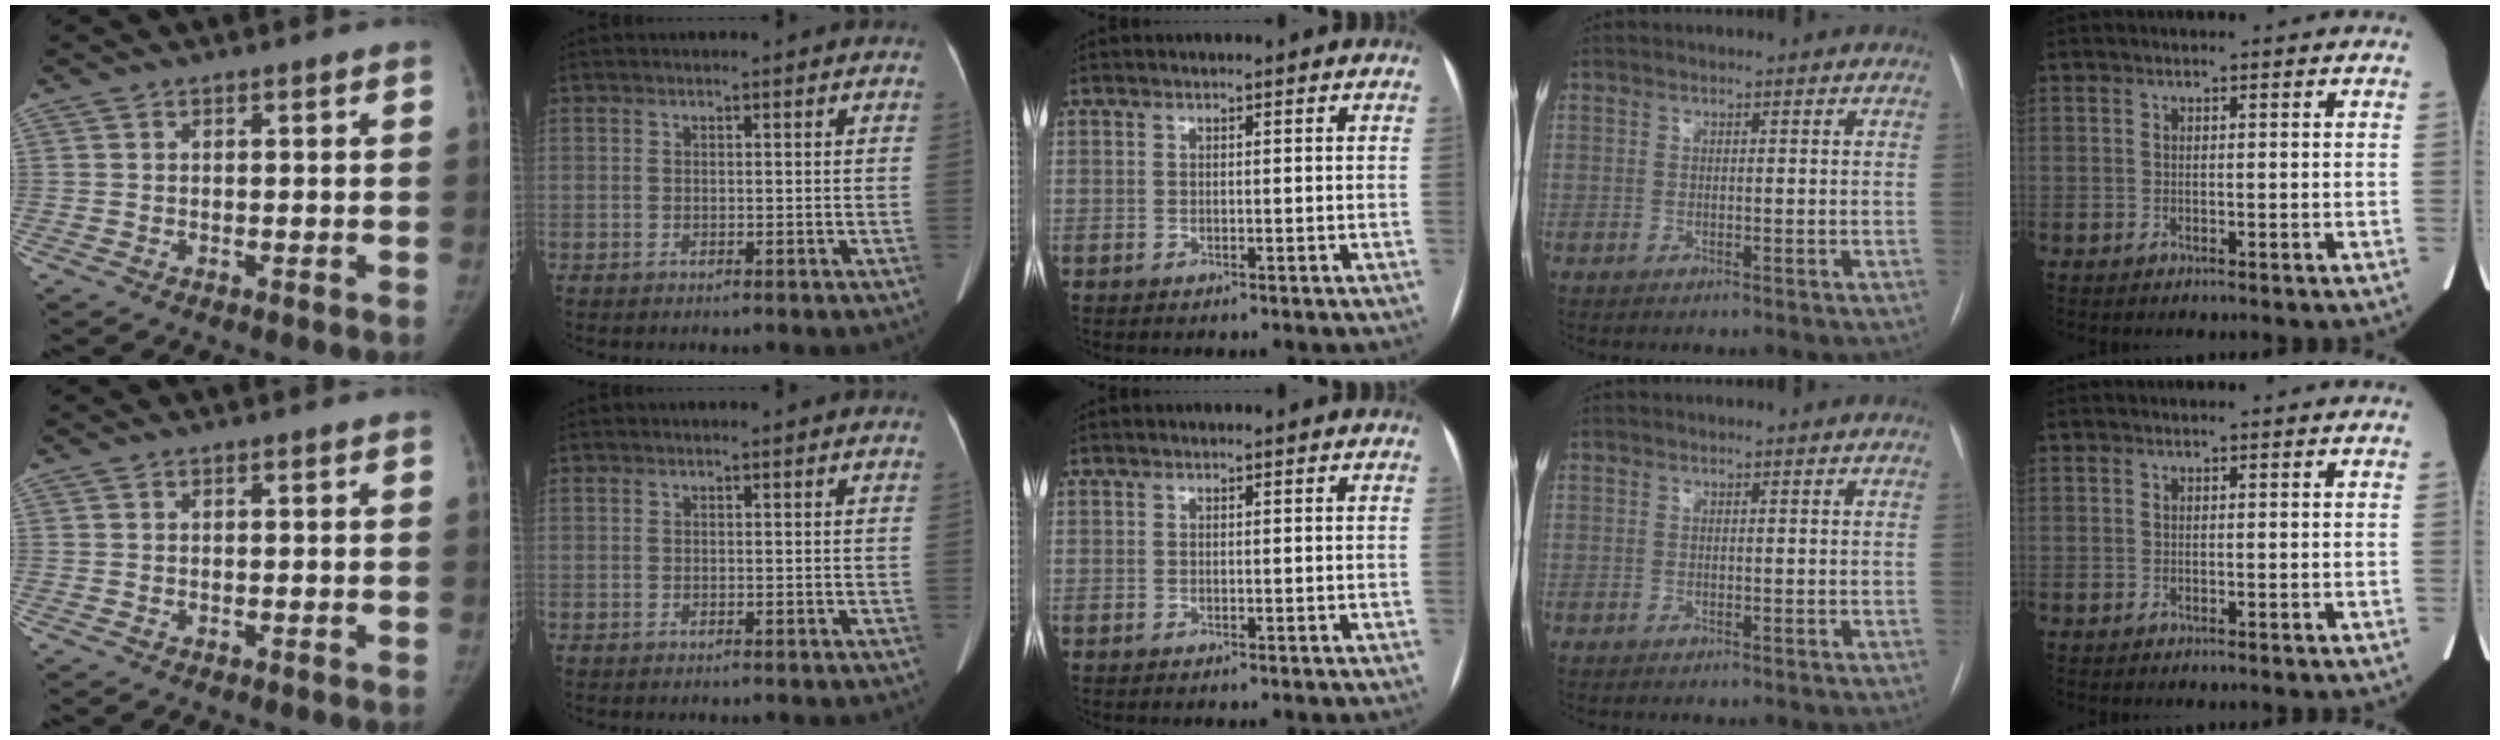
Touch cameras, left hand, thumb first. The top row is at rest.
{}